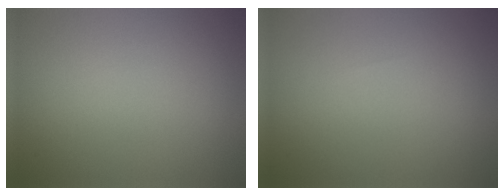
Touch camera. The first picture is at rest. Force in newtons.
{"total": 0.0}